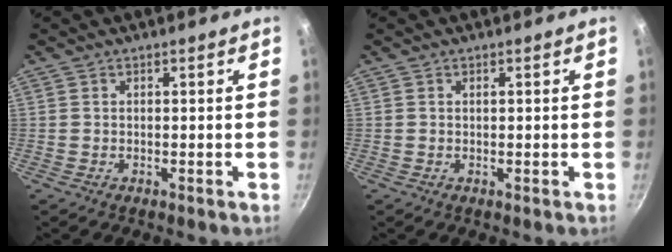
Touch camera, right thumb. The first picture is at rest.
{"total": 0.5, "force": [0.2, 0.2, 0.5], "torque": [-0.007, 0.001, 0.002]}